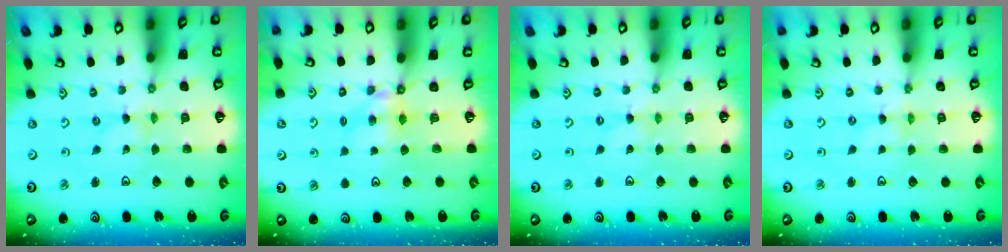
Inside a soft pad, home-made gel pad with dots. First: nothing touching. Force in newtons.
{"total": 5.4, "press": 5.4, "slide": 0.4}
{"total": 0.0}
{"total": 0.0}